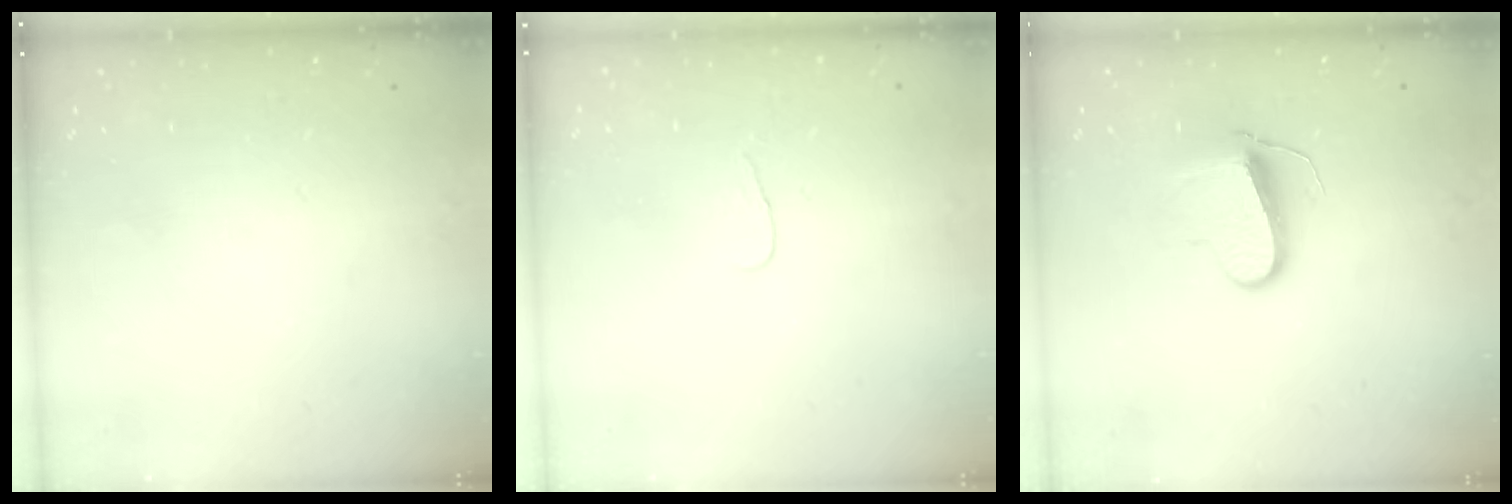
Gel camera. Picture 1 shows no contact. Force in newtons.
{"total": 2.8, "press": 2.8, "slide": 0.3}
{"total": 10.3, "press": 10.2, "slide": 0.9}